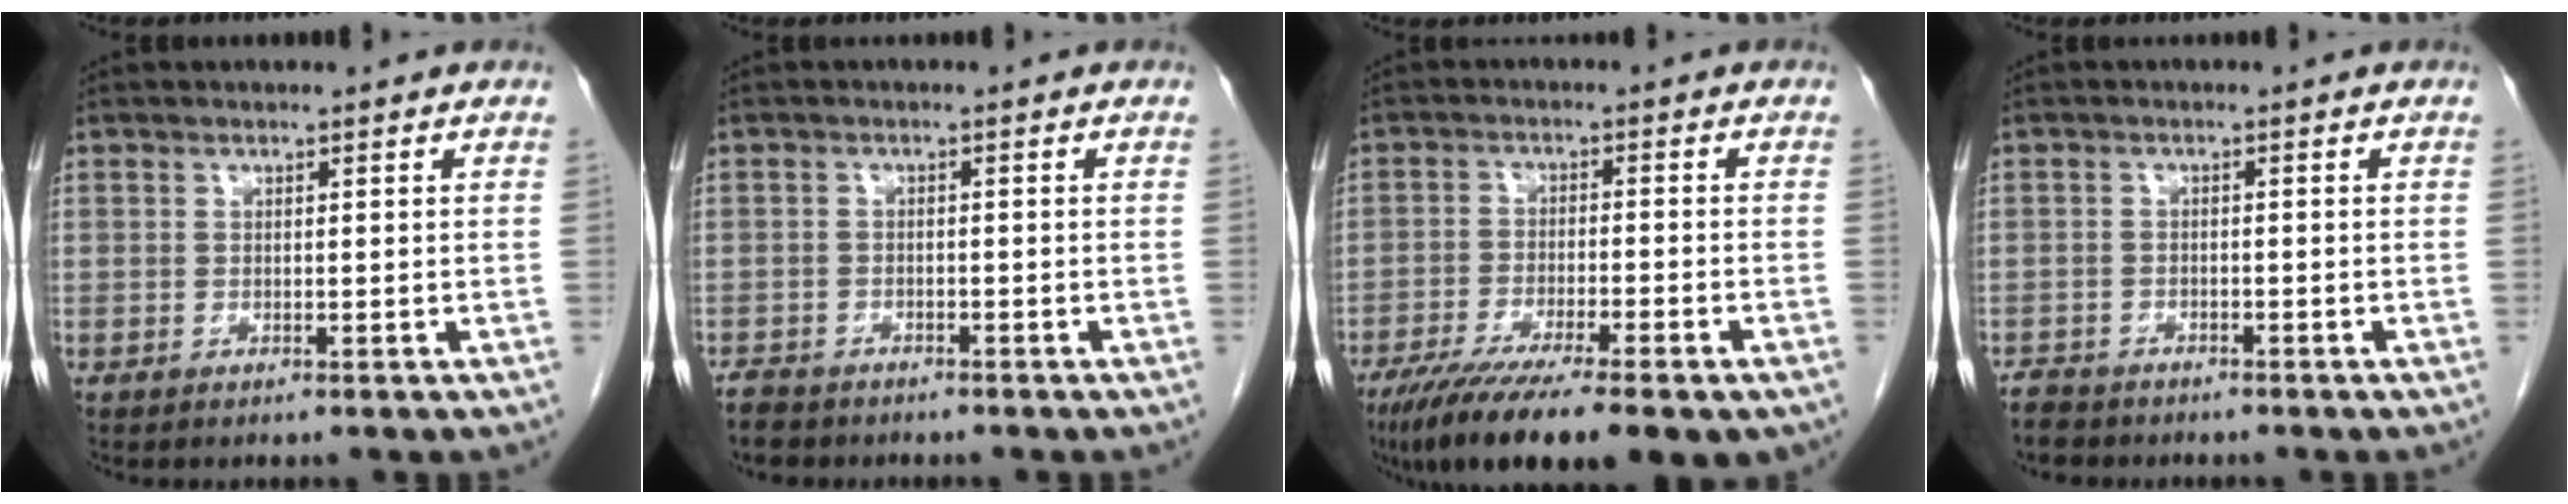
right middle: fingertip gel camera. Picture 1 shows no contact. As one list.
[{"total": 3.6, "force": [-3.2, 1.6, 0.7], "torque": [-0.016, -0.003, -0.052]}, {"total": 17.1, "force": [-12.1, 3.5, 11.6], "torque": [-0.166, -0.030, -0.187]}, {"total": 3.4, "force": [-3.1, 1.3, 0.4], "torque": [-0.011, -0.004, -0.054]}]